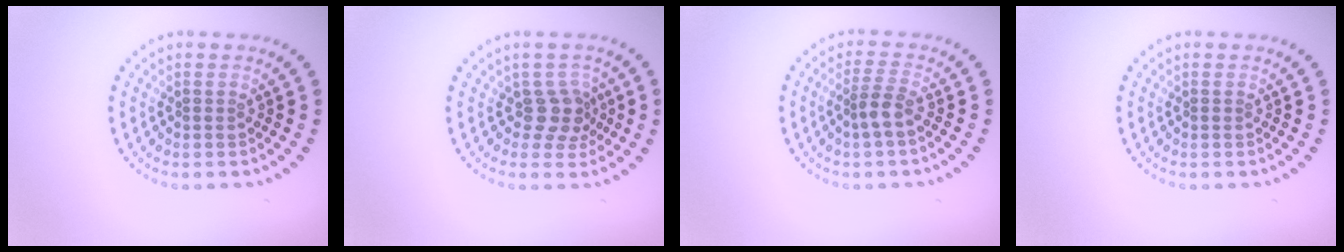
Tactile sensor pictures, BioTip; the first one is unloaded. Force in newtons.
{"total": 2.6, "press": 2.0, "slide": 1.7}
{"total": 2.0, "press": 1.6, "slide": 1.1}
{"total": 0.0}